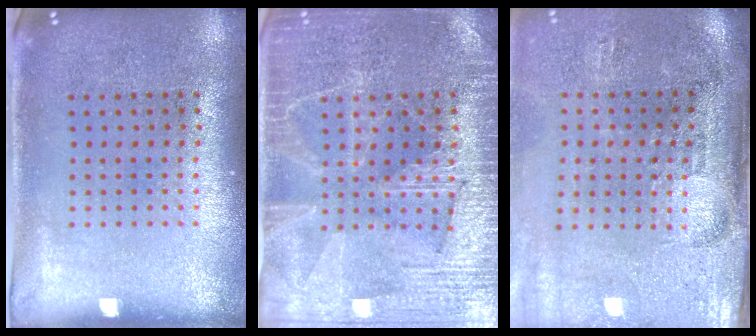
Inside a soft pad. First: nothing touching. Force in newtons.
{"total": 3.8, "press": 3.7, "slide": 1.0}
{"total": 4.7, "press": 3.8, "slide": 2.7}